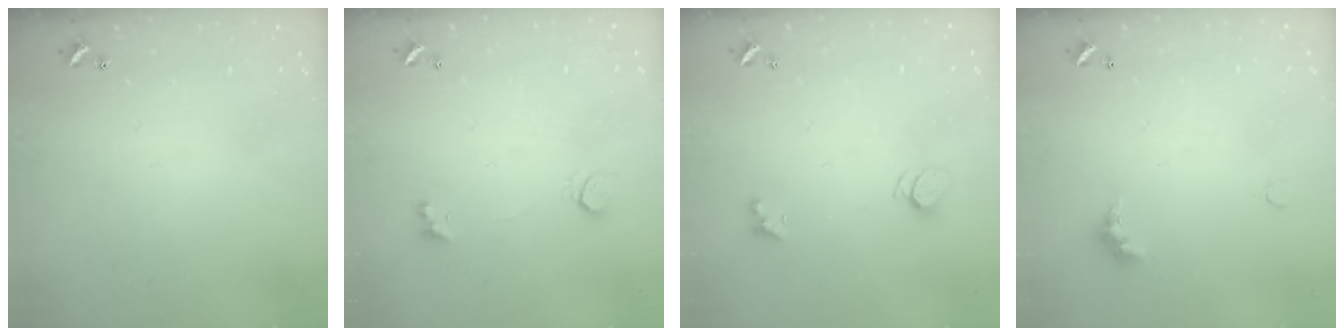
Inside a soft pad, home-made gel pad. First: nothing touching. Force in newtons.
{"total": 2.6, "press": 2.4, "slide": 1.2}
{"total": 2.5, "press": 2.5, "slide": 0.6}
{"total": 2.9, "press": 2.8, "slide": 0.7}